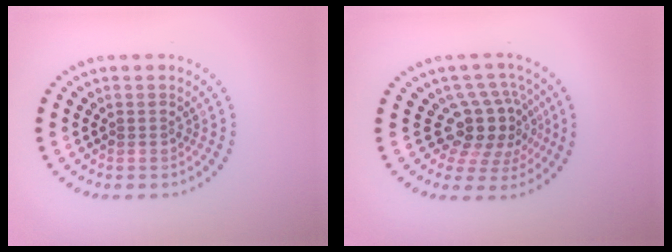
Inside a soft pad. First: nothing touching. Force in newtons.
{"total": 4.6, "press": 3.4, "slide": 3.1}